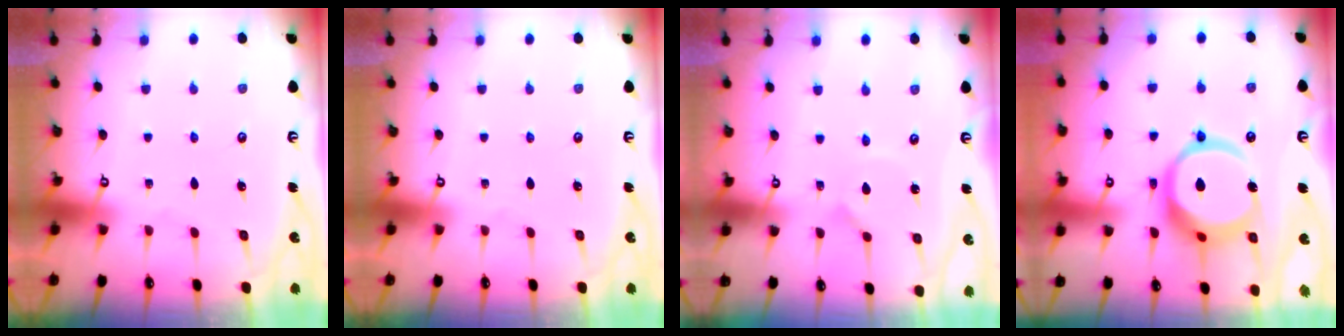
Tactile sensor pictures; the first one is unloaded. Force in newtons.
{"total": 0.0}
{"total": 2.9, "press": 2.9, "slide": 0.0}
{"total": 15.1, "press": 15.0, "slide": 1.9}